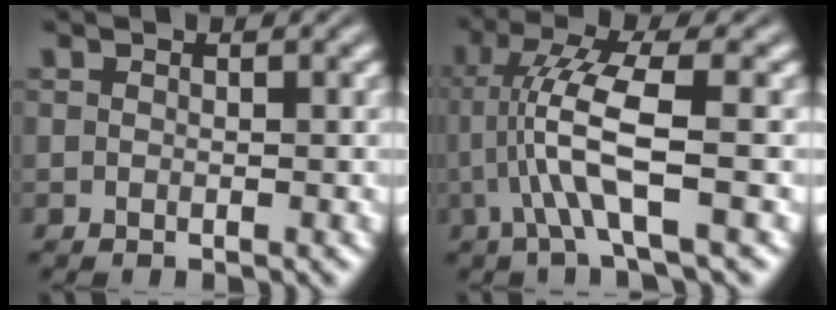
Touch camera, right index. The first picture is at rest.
{"total": 5.5, "force": [-0.2, 0.6, 5.5], "torque": [-0.109, -0.012, 0.001]}